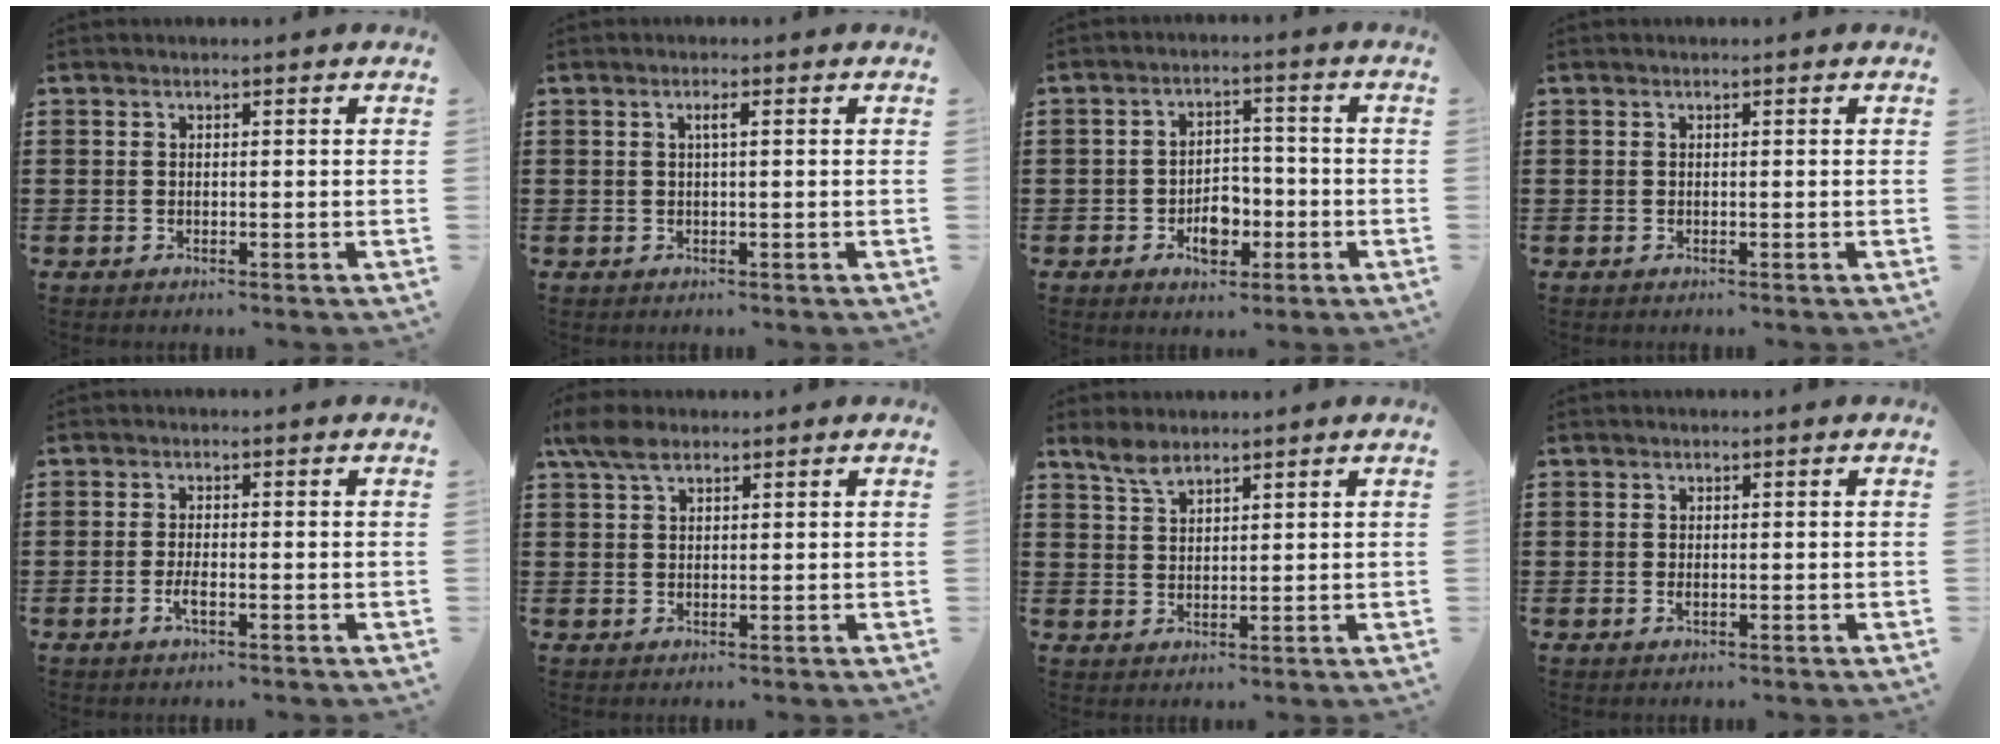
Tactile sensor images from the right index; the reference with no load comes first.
{"total": 1.3, "force": [0.2, 0.0, 1.2], "torque": [-0.023, 0.001, 0.002]}
{"total": 4.9, "force": [-2.1, 3.0, 3.3], "torque": [-0.051, 0.003, -0.036]}
{"total": 0.0}
{"total": 2.1, "force": [-0.8, 0.4, 1.9], "torque": [-0.043, -0.006, -0.016]}
{"total": 4.4, "force": [2.8, 2.1, 2.8], "torque": [-0.071, 0.005, 0.049]}
{"total": 3.4, "force": [2.7, 1.3, 1.7], "torque": [-0.040, 0.003, 0.052]}
{"total": 0.5, "force": [-0.1, 0.4, 0.3], "torque": [-0.009, -0.003, -0.001]}